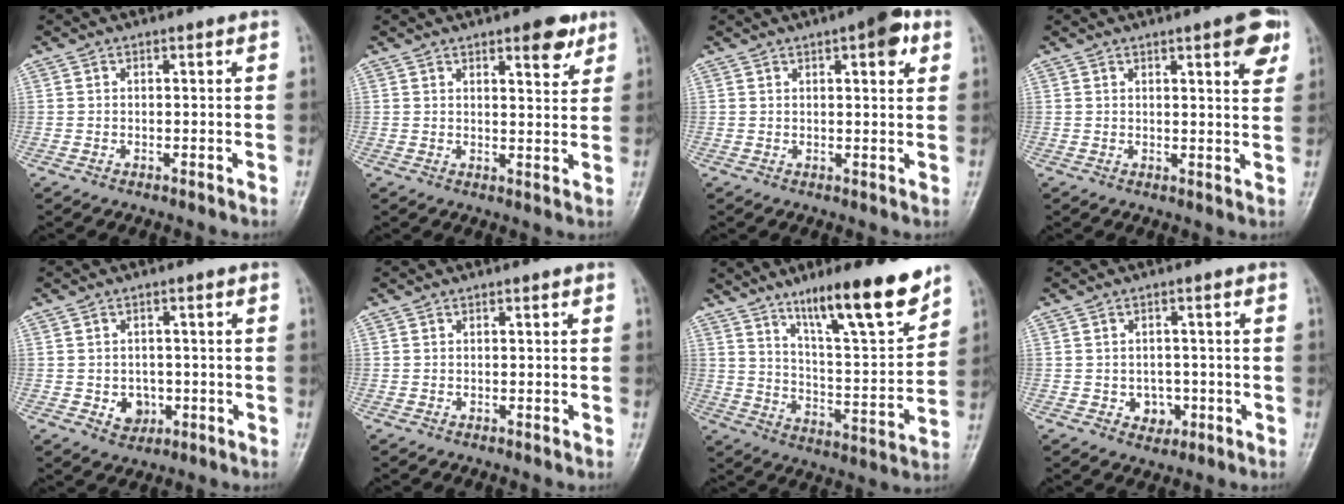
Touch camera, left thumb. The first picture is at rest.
{"total": 6.1, "force": [3.8, 2.2, 4.3], "torque": [-0.041, -0.019, 0.046]}
{"total": 6.2, "force": [3.0, 2.1, 5.0], "torque": [-0.051, -0.005, 0.032]}
{"total": 6.1, "force": [3.2, 1.4, 5.0], "torque": [-0.052, -0.013, 0.037]}
{"total": 4.1, "force": [-0.9, 3.4, 2.1], "torque": [-0.010, 0.004, -0.005]}
{"total": 0.0}
{"total": 17.6, "force": [12.1, 3.2, 12.4], "torque": [-0.169, -0.073, 0.202]}
{"total": 3.7, "force": [-0.9, 3.1, 1.8], "torque": [-0.003, 0.005, -0.007]}